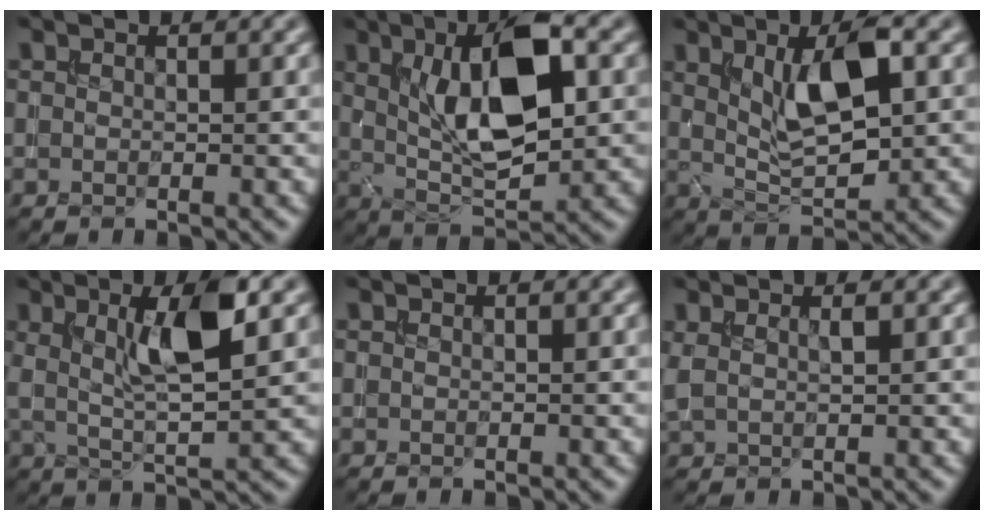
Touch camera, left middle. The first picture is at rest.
{"total": 10.1, "force": [2.3, 3.9, 9.1], "torque": [-0.153, 0.006, 0.036]}
{"total": 6.5, "force": [1.8, 2.3, 5.8], "torque": [-0.104, 0.000, 0.033]}
{"total": 6.3, "force": [1.8, 1.3, 5.9], "torque": [-0.107, -0.001, 0.034]}
{"total": 0.0}
{"total": 1.4, "force": [0.8, 0.4, 1.1], "torque": [-0.023, 0.001, 0.016]}